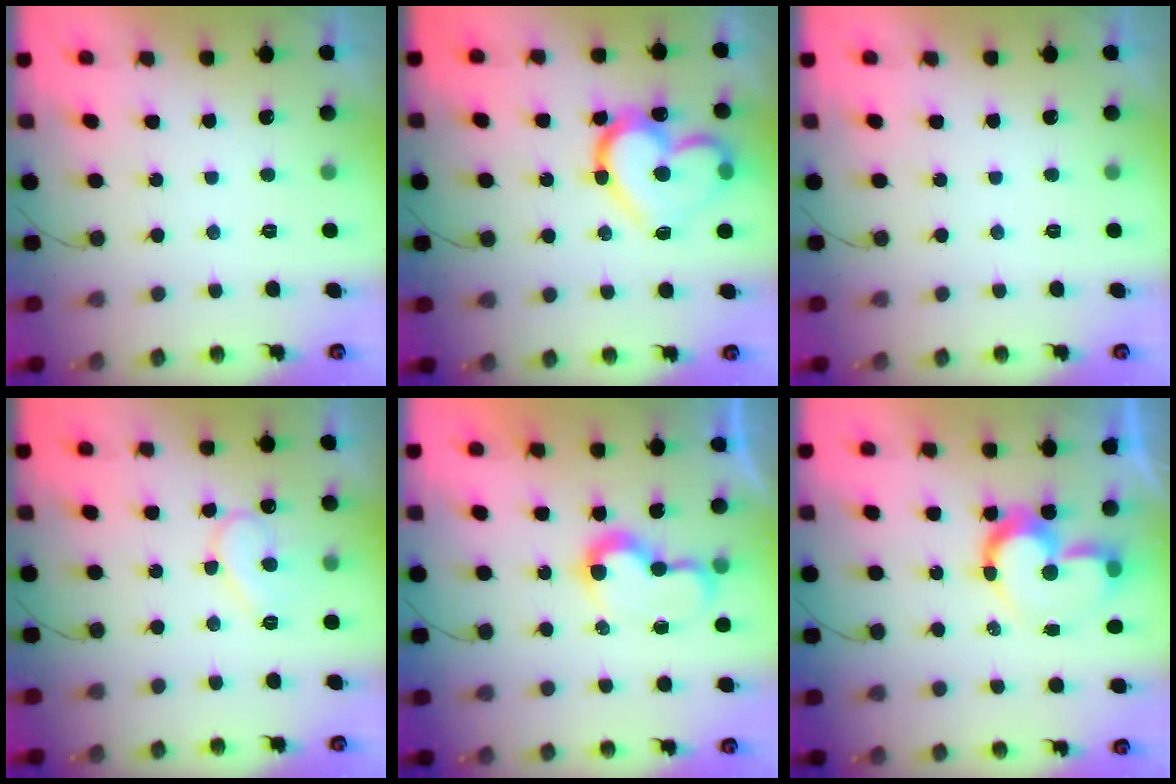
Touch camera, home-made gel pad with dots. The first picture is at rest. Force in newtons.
{"total": 17.8, "press": 17.7, "slide": 1.9}
{"total": 0.0}
{"total": 9.3, "press": 9.3, "slide": 0.8}
{"total": 7.0, "press": 7.0, "slide": 0.1}
{"total": 11.0, "press": 10.9, "slide": 1.4}